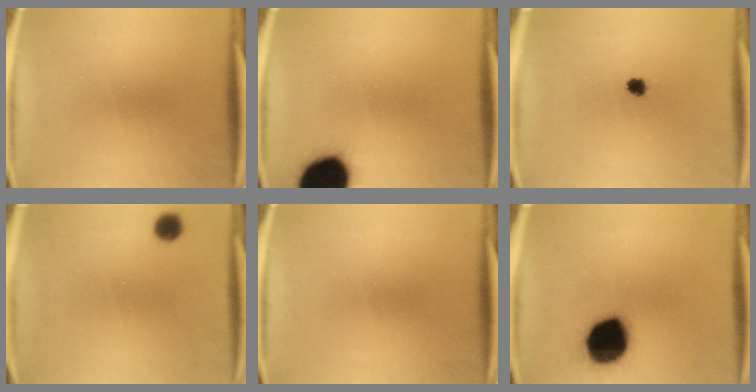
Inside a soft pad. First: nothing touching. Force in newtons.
{"total": 20.1}
{"total": 2.4}
{"total": 3.2}
{"total": 0.0}
{"total": 19.5}